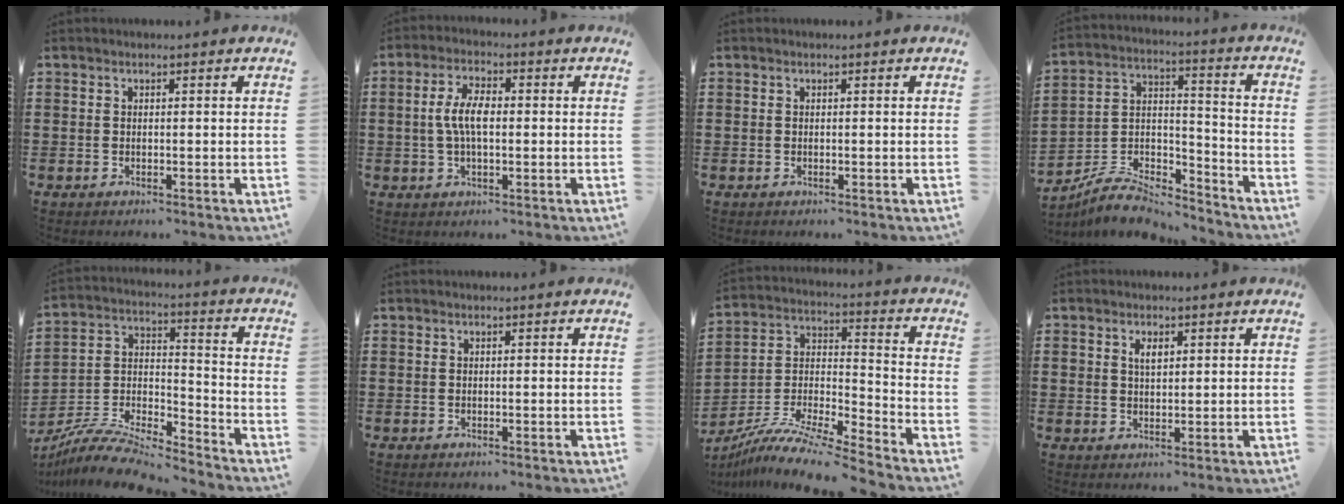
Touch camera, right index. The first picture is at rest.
{"total": 5.6, "force": [0.1, 2.1, 5.2], "torque": [-0.111, 0.002, -0.003]}
{"total": 0.0}
{"total": 7.8, "force": [-7.3, 2.1, 2.1], "torque": [-0.044, 0.014, -0.143]}
{"total": 9.2, "force": [-8.8, 0.9, 2.6], "torque": [-0.058, 0.004, -0.178]}
{"total": 0.0}
{"total": 10.2, "force": [-9.3, 0.2, 4.2], "torque": [-0.083, 0.003, -0.189]}
{"total": 2.2, "force": [0.9, 1.3, 1.5], "torque": [-0.032, 0.006, 0.017]}